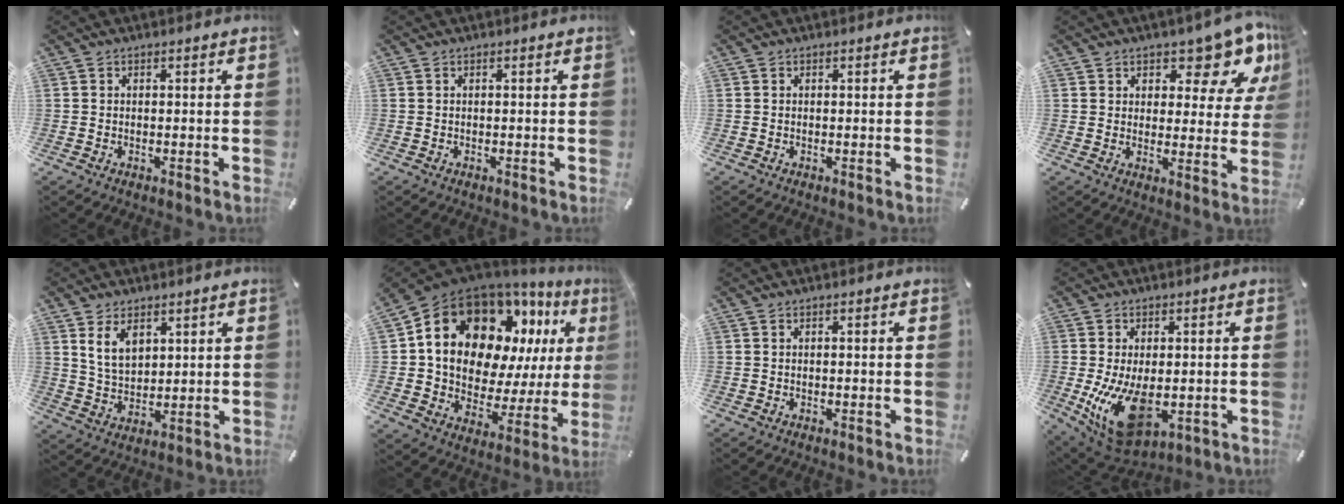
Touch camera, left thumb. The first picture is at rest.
{"total": 0.0}
{"total": 0.0}
{"total": 9.5, "force": [6.5, 5.2, 4.6], "torque": [-0.050, -0.049, 0.109]}
{"total": 7.2, "force": [4.0, 4.7, 3.7], "torque": [-0.087, -0.008, 0.072]}
{"total": 20.7, "force": [9.6, 14.5, 11.2], "torque": [-0.187, -0.072, 0.173]}
{"total": 0.0}
{"total": 14.1, "force": [-2.1, 8.3, 11.2], "torque": [-0.209, -0.016, -0.027]}